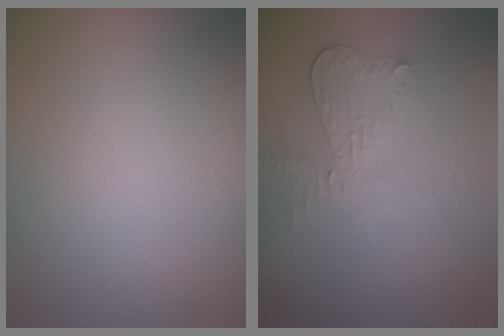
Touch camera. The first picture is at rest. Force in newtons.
{"total": 2.3, "press": 2.1, "slide": 0.8}